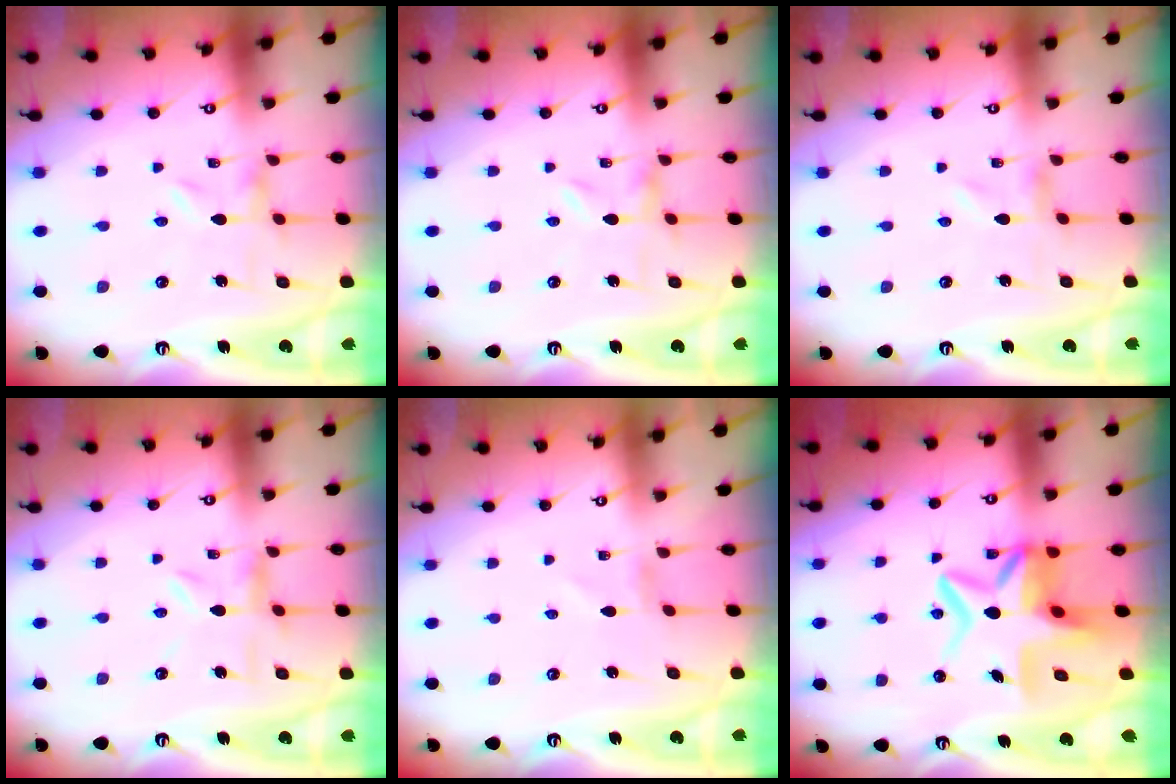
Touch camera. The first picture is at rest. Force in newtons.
{"total": 0.0}
{"total": 0.0}
{"total": 5.6, "press": 5.6, "slide": 0.5}
{"total": 0.5, "press": 0.5, "slide": 0.2}
{"total": 11.7, "press": 11.6, "slide": 1.8}